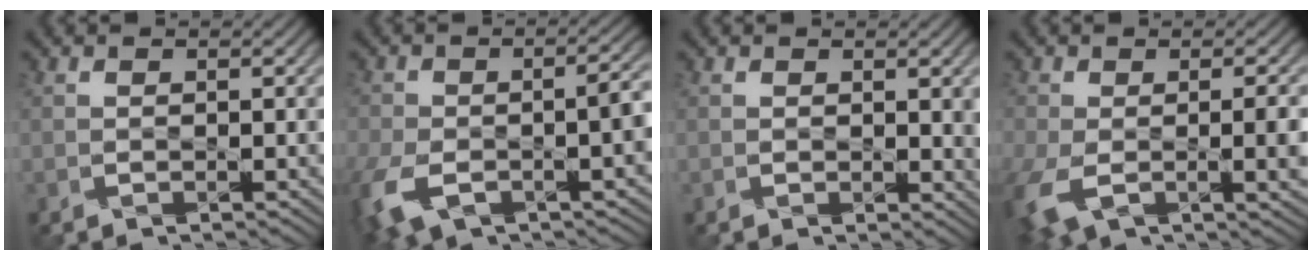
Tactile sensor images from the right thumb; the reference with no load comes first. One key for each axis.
{"total": 10.3, "fx": -4.6, "fy": 5.3, "fz": 7.6, "tx": -0.165, "ty": -0.034, "tz": -0.071}
{"total": 3.2, "fx": 0.5, "fy": 1.8, "fz": 2.6, "tx": -0.040, "ty": -0.007, "tz": 0.008}
{"total": 9.6, "fx": -3.2, "fy": 4.8, "fz": 7.7, "tx": -0.177, "ty": -0.048, "tz": -0.031}